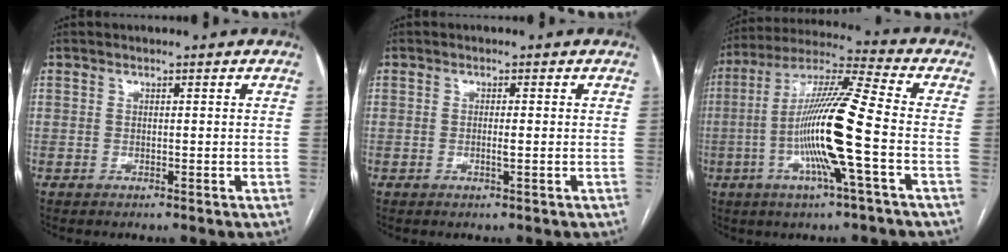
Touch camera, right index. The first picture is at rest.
{"total": 1.3, "force": [-0.2, 0.1, 1.3], "torque": [-0.025, -0.001, -0.003]}
{"total": 15.6, "force": [-3.4, -0.5, 15.2], "torque": [-0.290, -0.001, -0.076]}